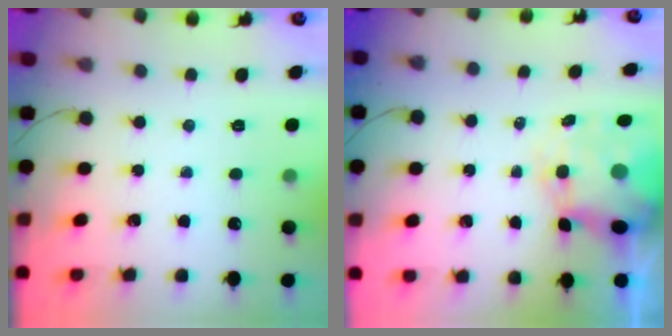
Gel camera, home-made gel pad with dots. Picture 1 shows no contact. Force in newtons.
{"total": 7.6, "press": 7.4, "slide": 1.9}